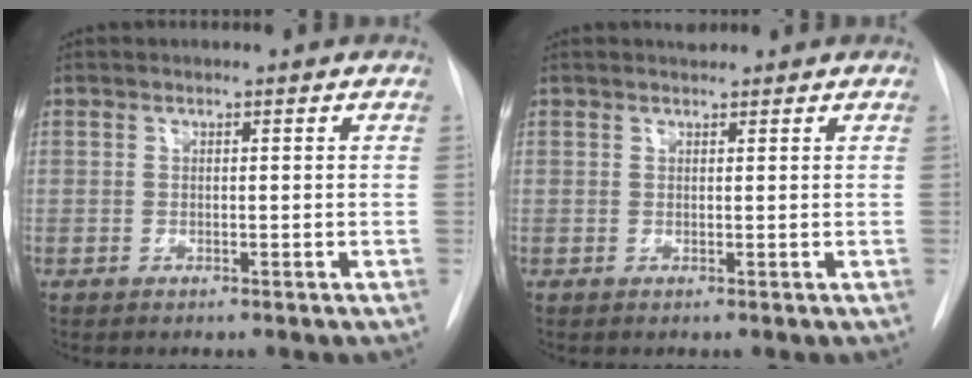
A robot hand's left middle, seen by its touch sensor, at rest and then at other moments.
{"total": 0.9, "force": [0.9, 0.3, 0.0], "torque": [-0.010, 0.004, 0.015]}